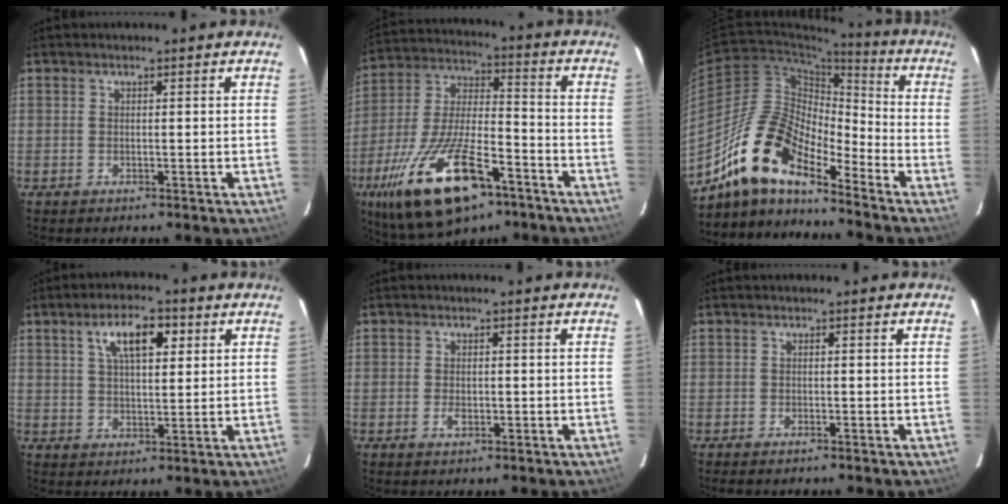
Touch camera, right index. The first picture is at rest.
{"total": 23.3, "force": [-13.0, 9.2, 17.0], "torque": [-0.344, -0.032, -0.223]}
{"total": 15.3, "force": [-12.1, 4.6, 8.2], "torque": [-0.145, 0.000, -0.241]}
{"total": 8.2, "force": [3.5, 3.3, 6.6], "torque": [-0.114, 0.018, 0.061]}
{"total": 2.2, "force": [-0.6, 1.3, 1.6], "torque": [-0.029, 0.000, -0.010]}
{"total": 1.0, "force": [-0.8, 0.4, 0.4], "torque": [-0.009, -0.002, -0.016]}